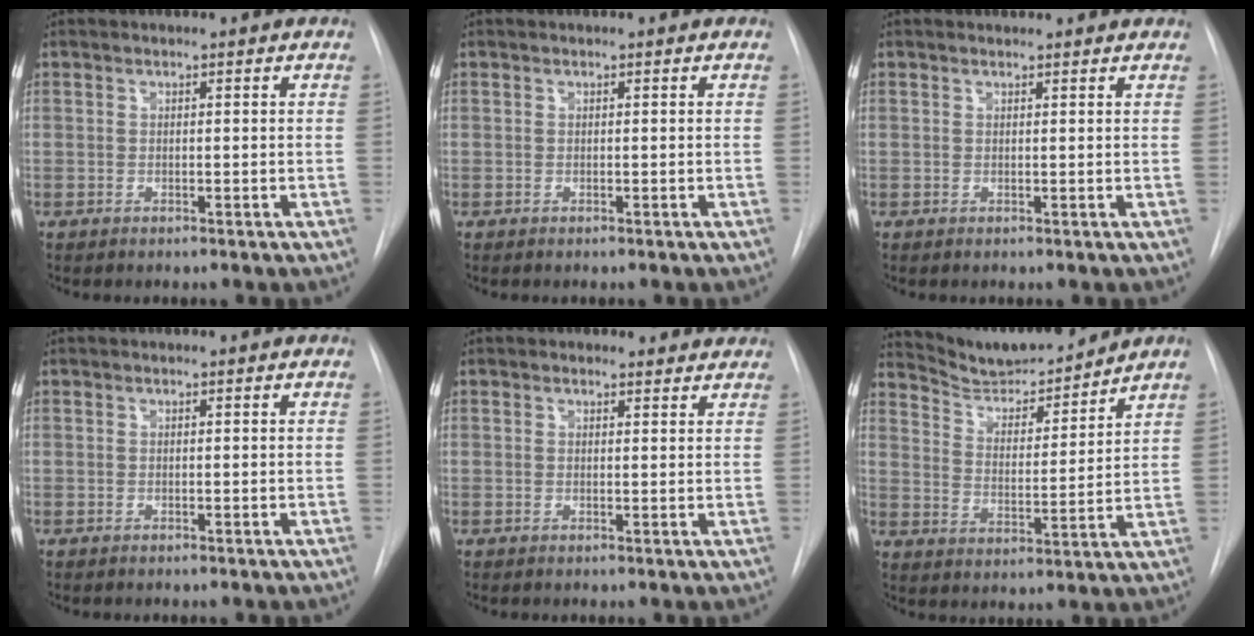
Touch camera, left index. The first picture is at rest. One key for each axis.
{"total": 0.0}
{"total": 2.3, "fx": 2.3, "fy": 0.4, "fz": 0.1, "tx": -0.010, "ty": 0.011, "tz": 0.023}
{"total": 0.0}
{"total": 2.8, "fx": 2.5, "fy": 1.2, "fz": 0.2, "tx": 0.001, "ty": -0.003, "tz": 0.016}
{"total": 11.7, "fx": 11.2, "fy": 0.9, "fz": 3.2, "tx": -0.056, "ty": -0.007, "tz": 0.196}